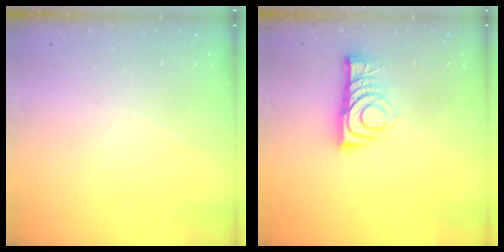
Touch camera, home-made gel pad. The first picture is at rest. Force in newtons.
{"total": 8.2, "press": 8.2, "slide": 0.9}